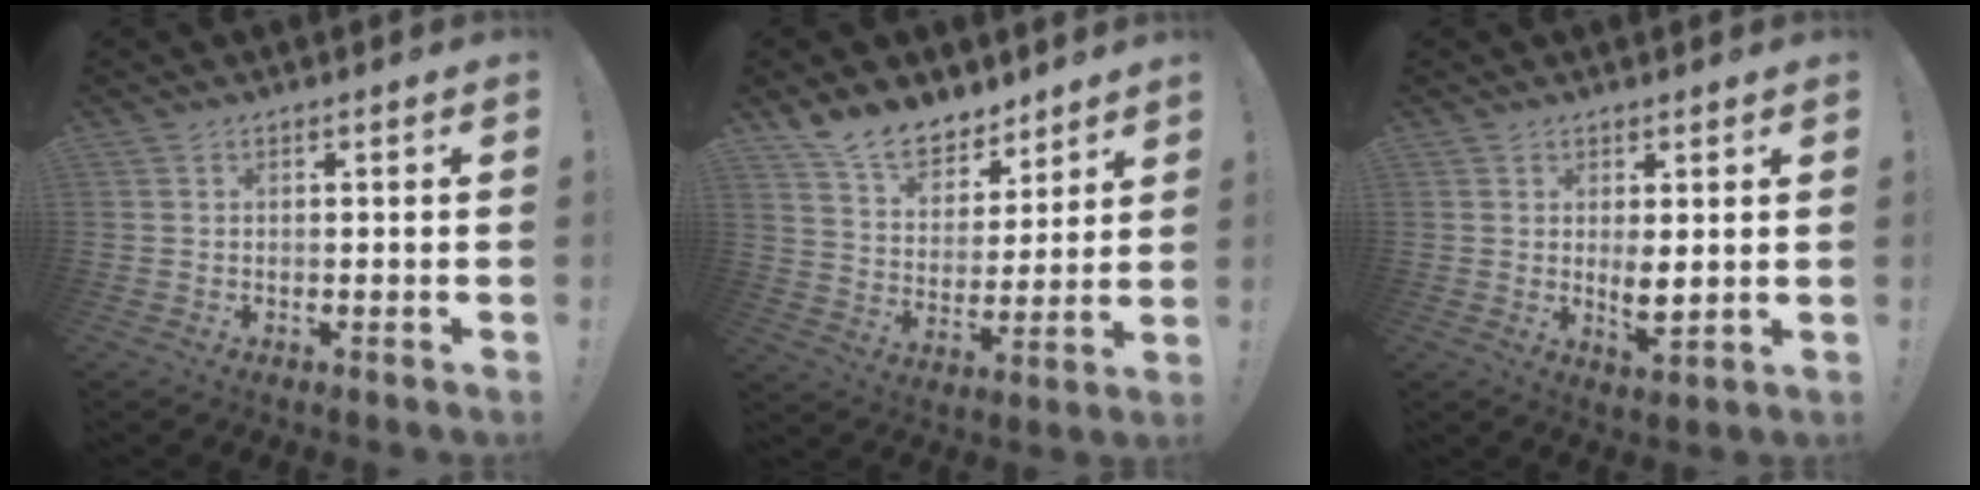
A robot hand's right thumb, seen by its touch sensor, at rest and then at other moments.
{"total": 12.5, "force": [10.2, 6.3, 3.5], "torque": [-0.074, -0.075, 0.196]}
{"total": 4.5, "force": [1.6, 1.7, 3.8], "torque": [-0.041, -0.021, 0.029]}